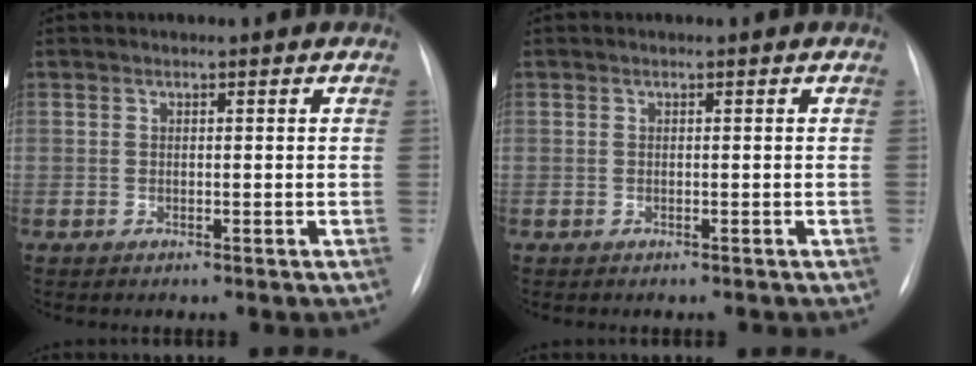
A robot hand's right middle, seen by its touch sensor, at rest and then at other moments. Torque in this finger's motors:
{"motor_torque": [-0.29, -0.02, -0.05, 0.03]}